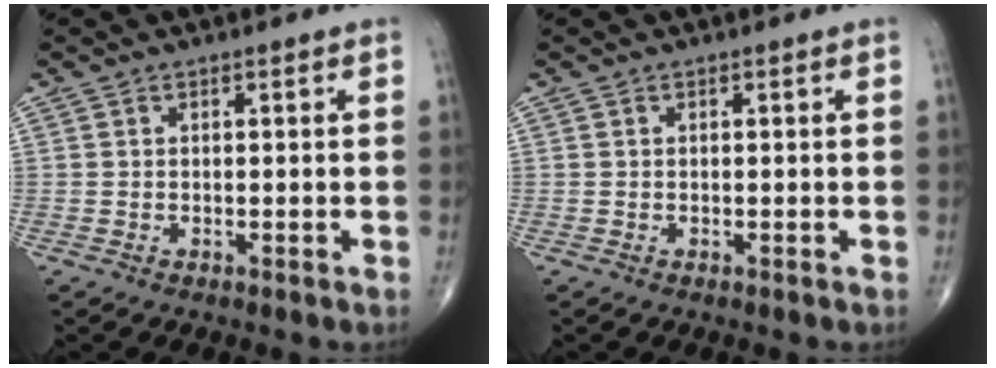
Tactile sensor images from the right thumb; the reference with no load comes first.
{"total": 0.0}